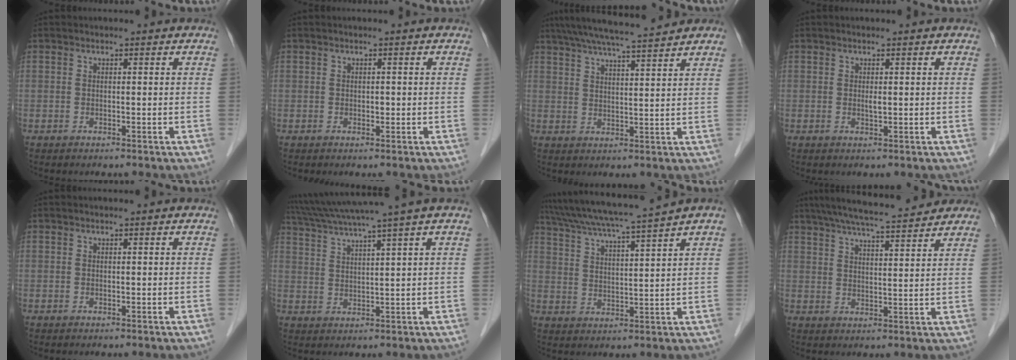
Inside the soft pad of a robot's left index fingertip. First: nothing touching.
{"total": 0.6, "force": [0.0, 0.4, 0.5], "torque": [-0.007, 0.001, 0.000]}
{"total": 11.4, "force": [10.1, -0.5, 5.3], "torque": [-0.093, 0.023, 0.150]}
{"total": 0.8, "force": [0.2, 0.1, 0.8], "torque": [-0.016, -0.002, 0.004]}
{"total": 0.0}
{"total": 10.8, "force": [8.6, -2.1, 6.2], "torque": [-0.110, 0.016, 0.137]}
{"total": 12.4, "force": [10.4, -1.7, 6.6], "torque": [-0.119, 0.011, 0.165]}
{"total": 14.1, "force": [12.4, 1.1, 6.7], "torque": [-0.117, 0.028, 0.181]}